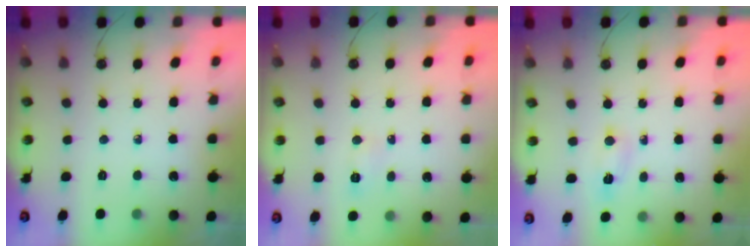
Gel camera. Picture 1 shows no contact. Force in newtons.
{"total": 4.2, "press": 4.2, "slide": 0.5}
{"total": 2.6, "press": 1.3, "slide": 2.2}